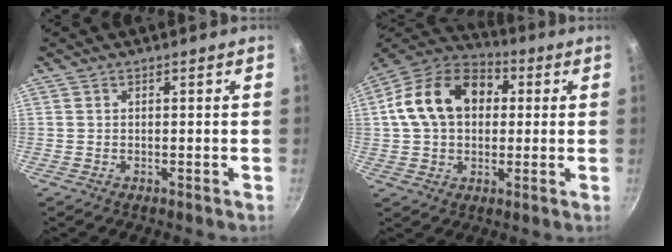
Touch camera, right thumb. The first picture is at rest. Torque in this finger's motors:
{"motor_torque": [-0.31, 0.85, 0.18, -0.09, 0.17]}